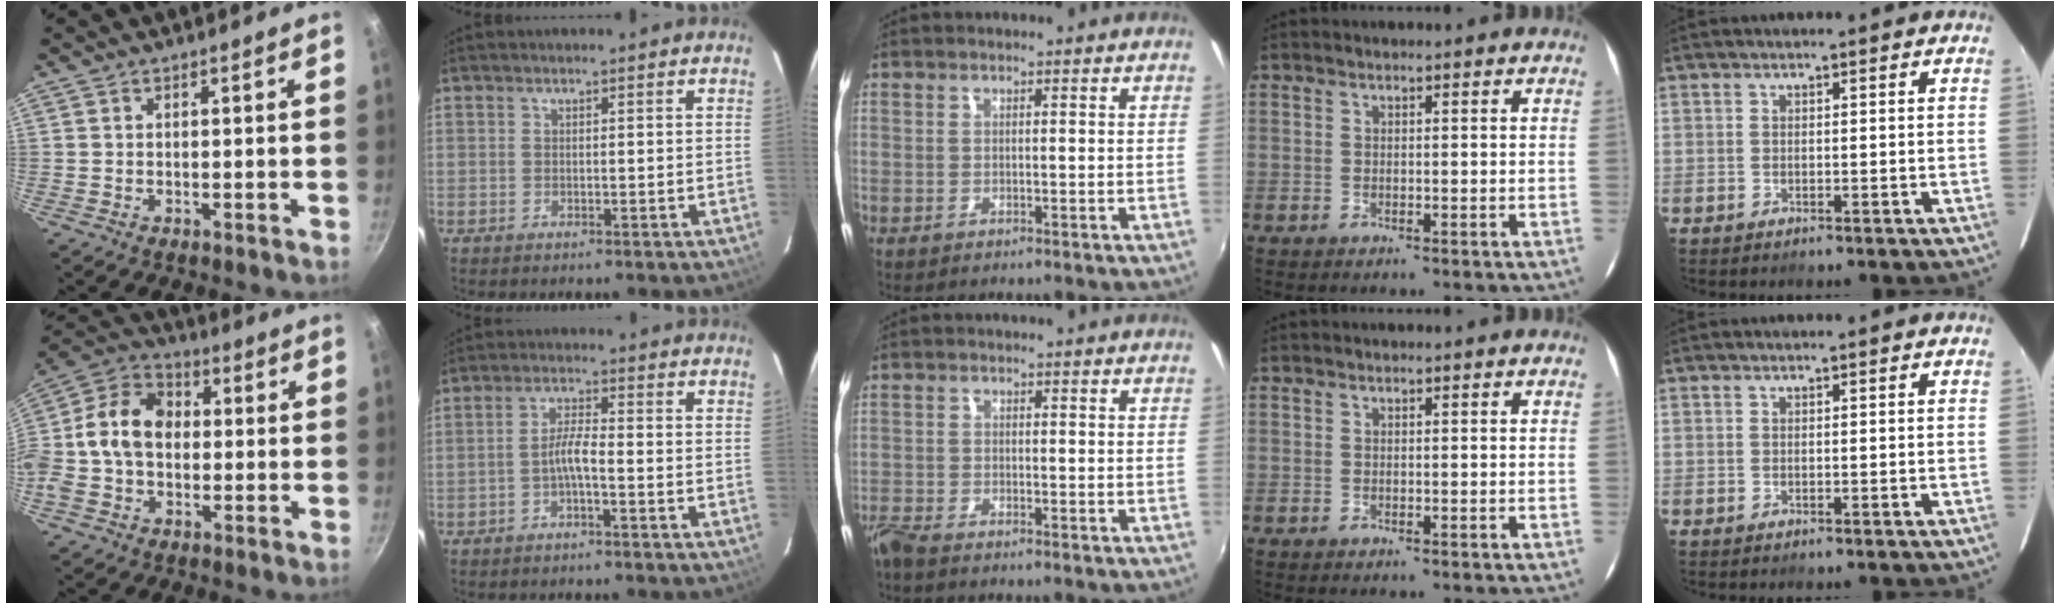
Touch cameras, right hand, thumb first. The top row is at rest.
{"thumb": {"total": 14.6, "force": [-0.4, 10.9, 9.7], "torque": [-0.149, 0.038, -0.031]}, "index": {"total": 3.4, "force": [-1.7, 0.3, 3.0], "torque": [-0.063, 0.008, -0.033]}, "middle": {"total": 3.3, "force": [-3.0, 0.4, 1.4], "torque": [-0.041, -0.014, -0.061]}}